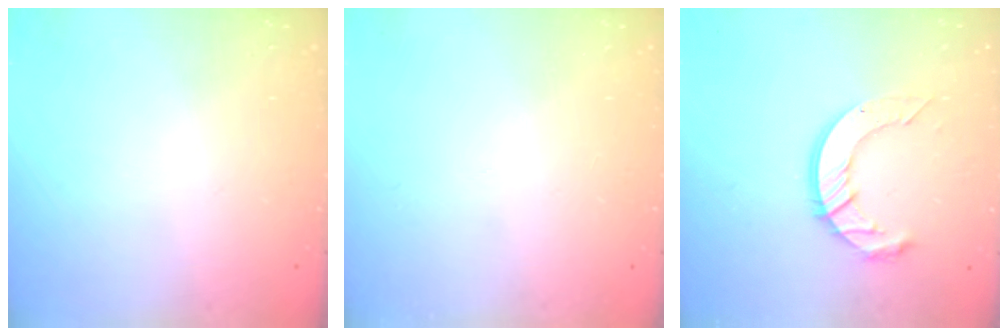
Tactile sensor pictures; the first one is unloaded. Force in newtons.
{"total": 0.0}
{"total": 11.1, "press": 11.1, "slide": 1.0}